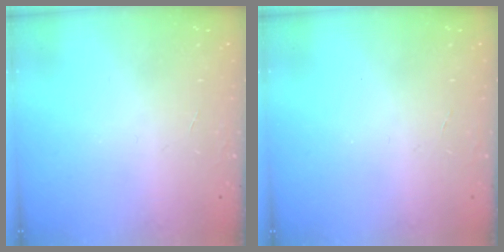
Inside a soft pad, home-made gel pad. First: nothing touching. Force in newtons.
{"total": 0.0}